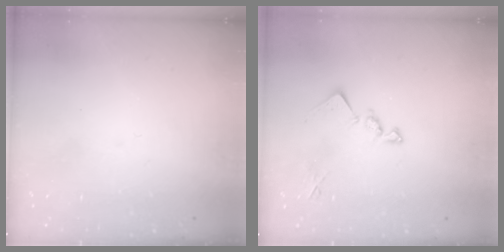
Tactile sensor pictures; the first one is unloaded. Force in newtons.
{"total": 11.1, "press": 11.1, "slide": 0.2}